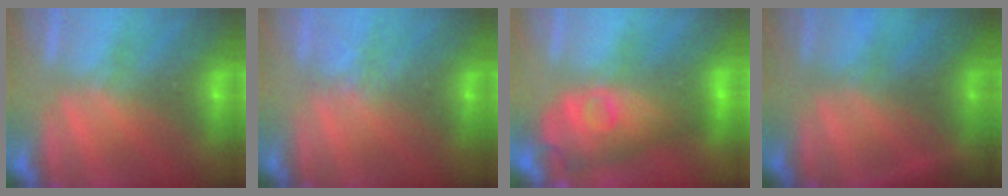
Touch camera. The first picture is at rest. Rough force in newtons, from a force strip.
{"total": 2.4}
{"total": 4.2}
{"total": 6.8}